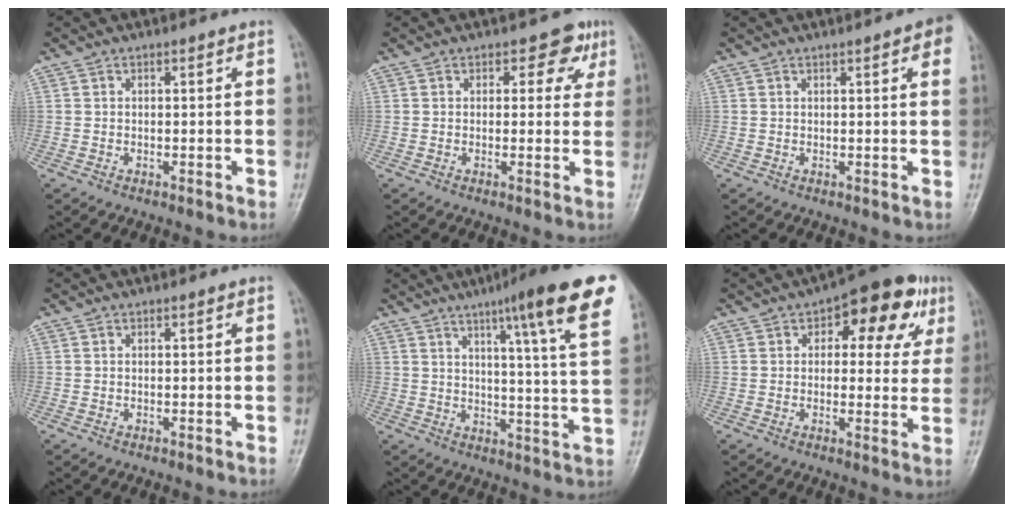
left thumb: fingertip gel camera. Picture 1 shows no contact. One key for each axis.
{"total": 4.7, "fx": 2.1, "fy": 3.3, "fz": 2.6, "tx": 0.009, "ty": -0.003, "tz": 0.017}
{"total": 5.0, "fx": 2.2, "fy": 0.9, "fz": 4.5, "tx": -0.042, "ty": 0.001, "tz": 0.020}
{"total": 0.0}
{"total": 19.6, "fx": 11.2, "fy": 1.6, "fz": 16.0, "tx": -0.202, "ty": -0.039, "tz": 0.138}
{"total": 13.4, "fx": 5.3, "fy": 7.2, "fz": 10.0, "tx": -0.073, "ty": 0.010, "tz": 0.061}